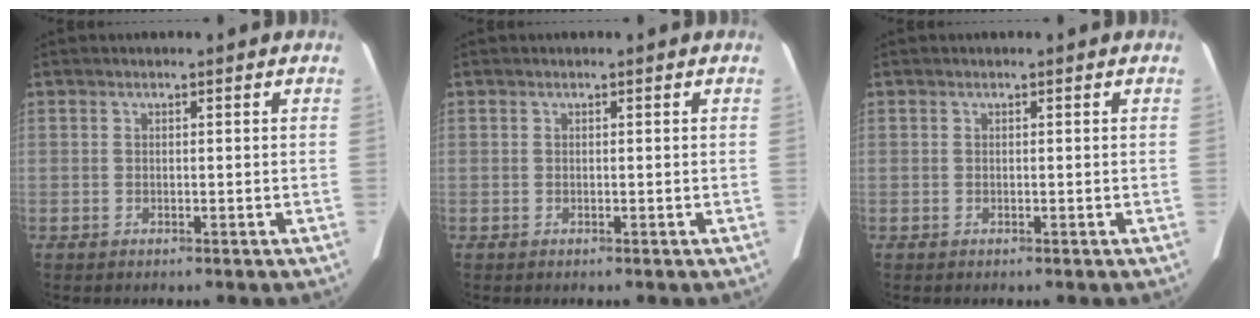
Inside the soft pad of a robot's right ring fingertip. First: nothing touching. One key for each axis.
{"total": 0.0}
{"total": 0.0}